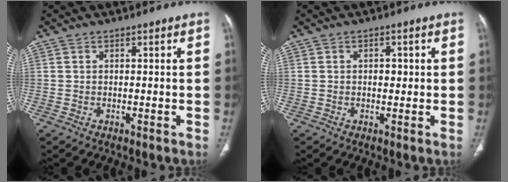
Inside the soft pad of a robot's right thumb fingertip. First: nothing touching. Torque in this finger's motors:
{"motor_torque": [-0.19, -0.06, 0.07, 0.38, -0.02]}